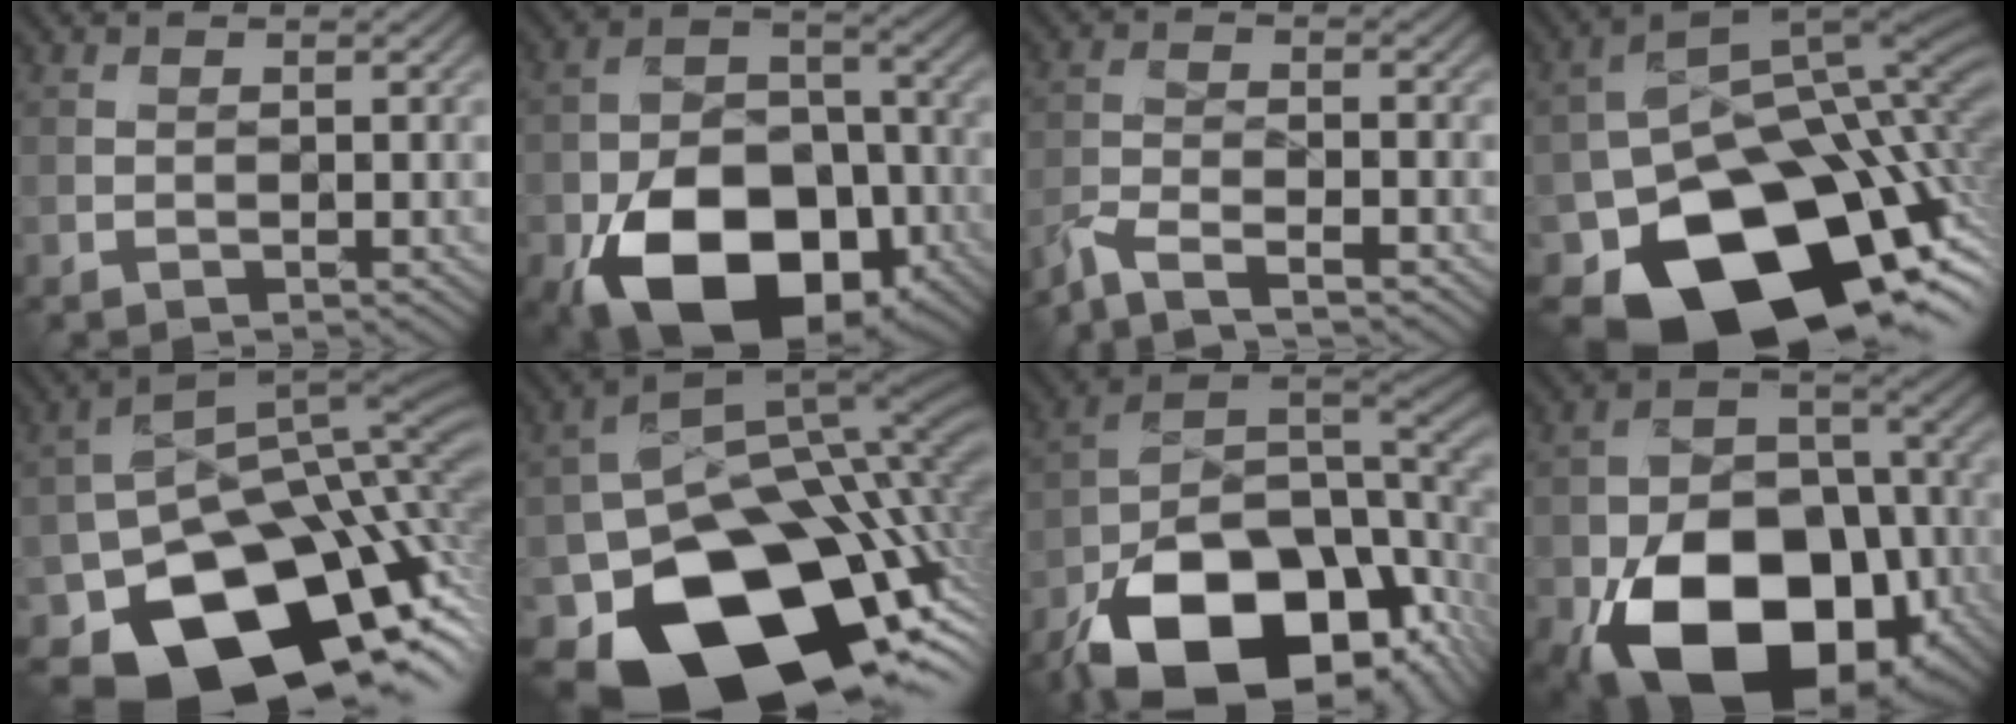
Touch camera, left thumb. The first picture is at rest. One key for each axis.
{"total": 16.8, "fx": -7.6, "fy": 10.6, "fz": 10.6, "tx": -0.180, "ty": -0.043, "tz": -0.130}
{"total": 4.7, "fx": -4.1, "fy": 0.7, "fz": 2.1, "tx": -0.049, "ty": -0.007, "tz": -0.086}
{"total": 18.1, "fx": -7.9, "fy": 11.7, "fz": 11.3, "tx": -0.173, "ty": -0.043, "tz": -0.113}
{"total": 16.7, "fx": -8.4, "fy": 10.2, "fz": 10.3, "tx": -0.151, "ty": -0.038, "tz": -0.132}
{"total": 20.3, "fx": -8.4, "fy": 13.4, "fz": 12.6, "tx": -0.211, "ty": -0.059, "tz": -0.115}
{"total": 19.3, "fx": -10.4, "fy": 9.6, "fz": 13.1, "tx": -0.233, "ty": -0.040, "tz": -0.159}
{"total": 19.3, "fx": -8.6, "fy": 12.6, "fz": 11.8, "tx": -0.198, "ty": -0.050, "tz": -0.132}